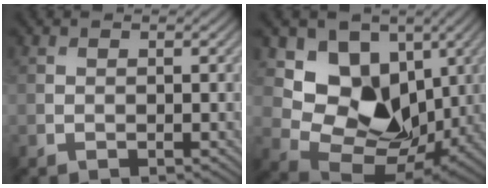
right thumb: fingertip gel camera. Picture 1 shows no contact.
{"total": 11.0, "force": [2.8, 8.3, 6.7], "torque": [-0.125, -0.017, 0.044]}